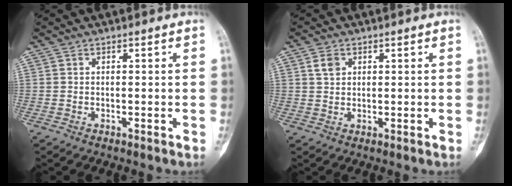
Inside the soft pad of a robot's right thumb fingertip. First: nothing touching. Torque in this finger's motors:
{"motor_torque": [-0.43, 0.46, 0.02, 0.00, -0.02]}